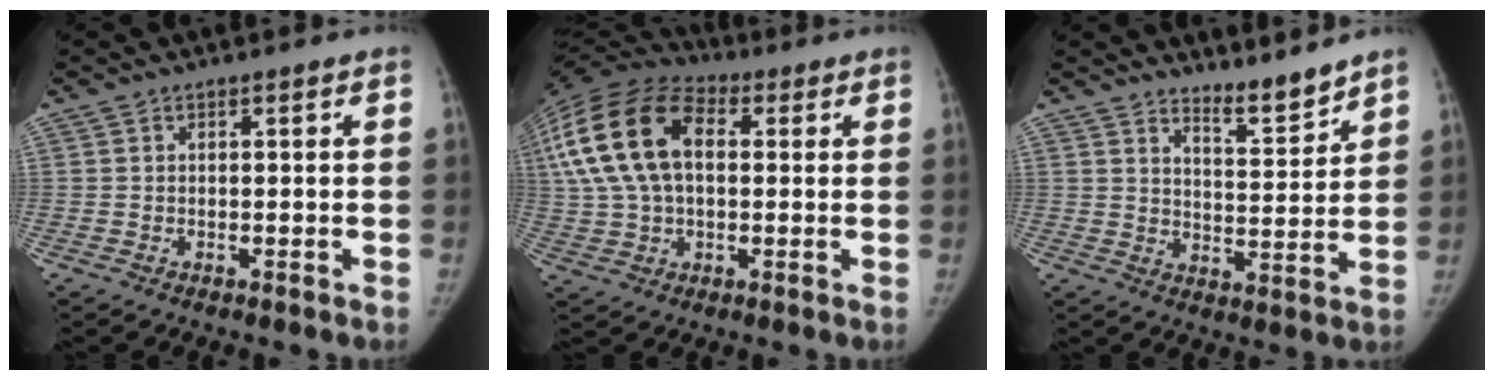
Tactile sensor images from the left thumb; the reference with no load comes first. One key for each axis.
{"total": 19.8, "fx": 3.7, "fy": 12.3, "fz": 15.1, "tx": -0.304, "ty": 0.027, "tz": 0.060}
{"total": 6.1, "fx": 5.7, "fy": 0.8, "fz": 2.0, "tx": -0.021, "ty": -0.058, "tz": 0.100}